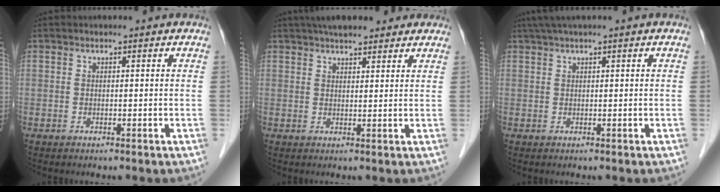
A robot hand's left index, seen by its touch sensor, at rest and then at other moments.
{"total": 14.9, "force": [13.0, 4.3, 5.8], "torque": [-0.069, 0.030, 0.168]}
{"total": 2.8, "force": [2.0, -0.5, 1.9], "torque": [-0.042, 0.021, 0.043]}